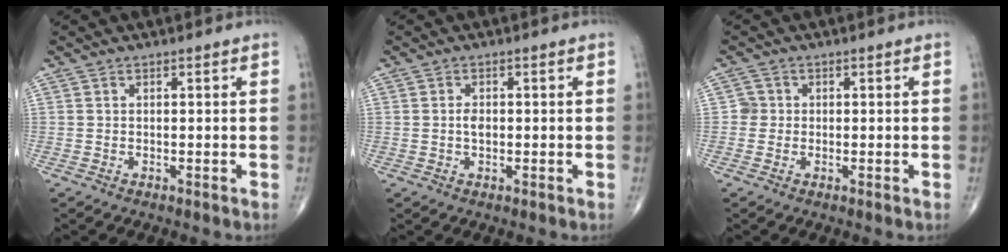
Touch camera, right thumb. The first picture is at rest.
{"total": 1.8, "force": [-0.1, 1.1, 1.4], "torque": [-0.022, 0.001, -0.004]}
{"total": 1.8, "force": [-0.1, 1.8, 0.2], "torque": [0.009, 0.006, -0.006]}